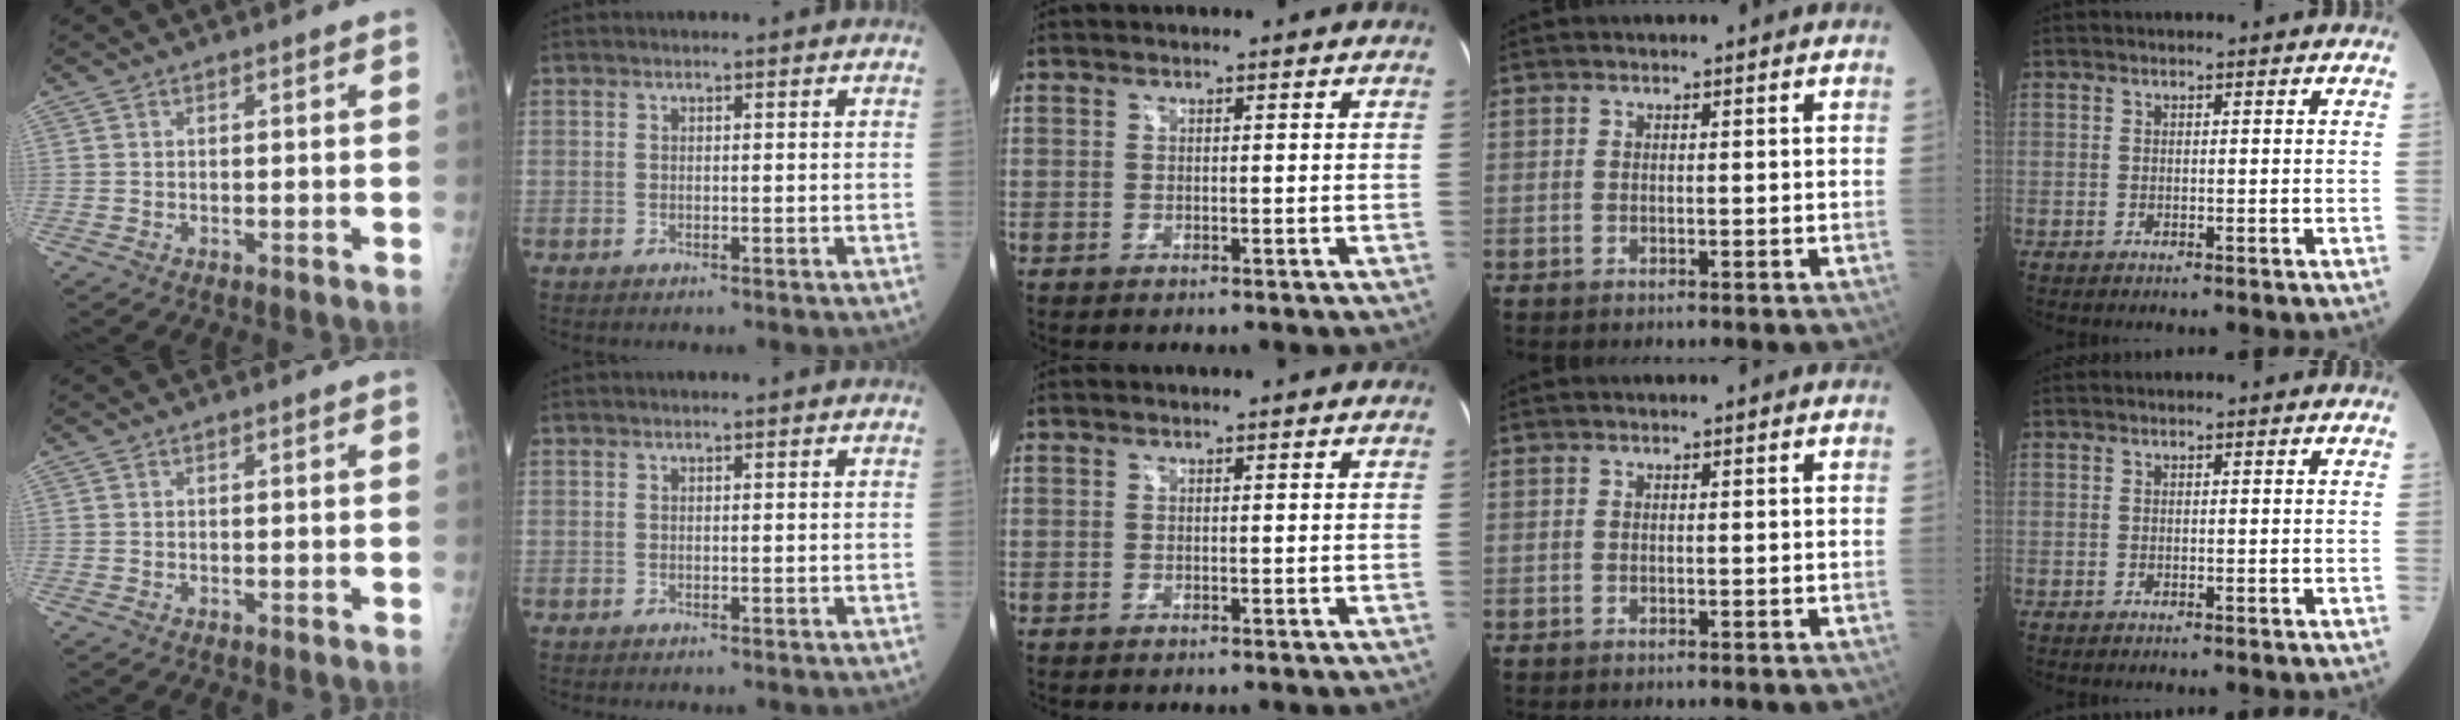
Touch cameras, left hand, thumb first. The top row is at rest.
{}